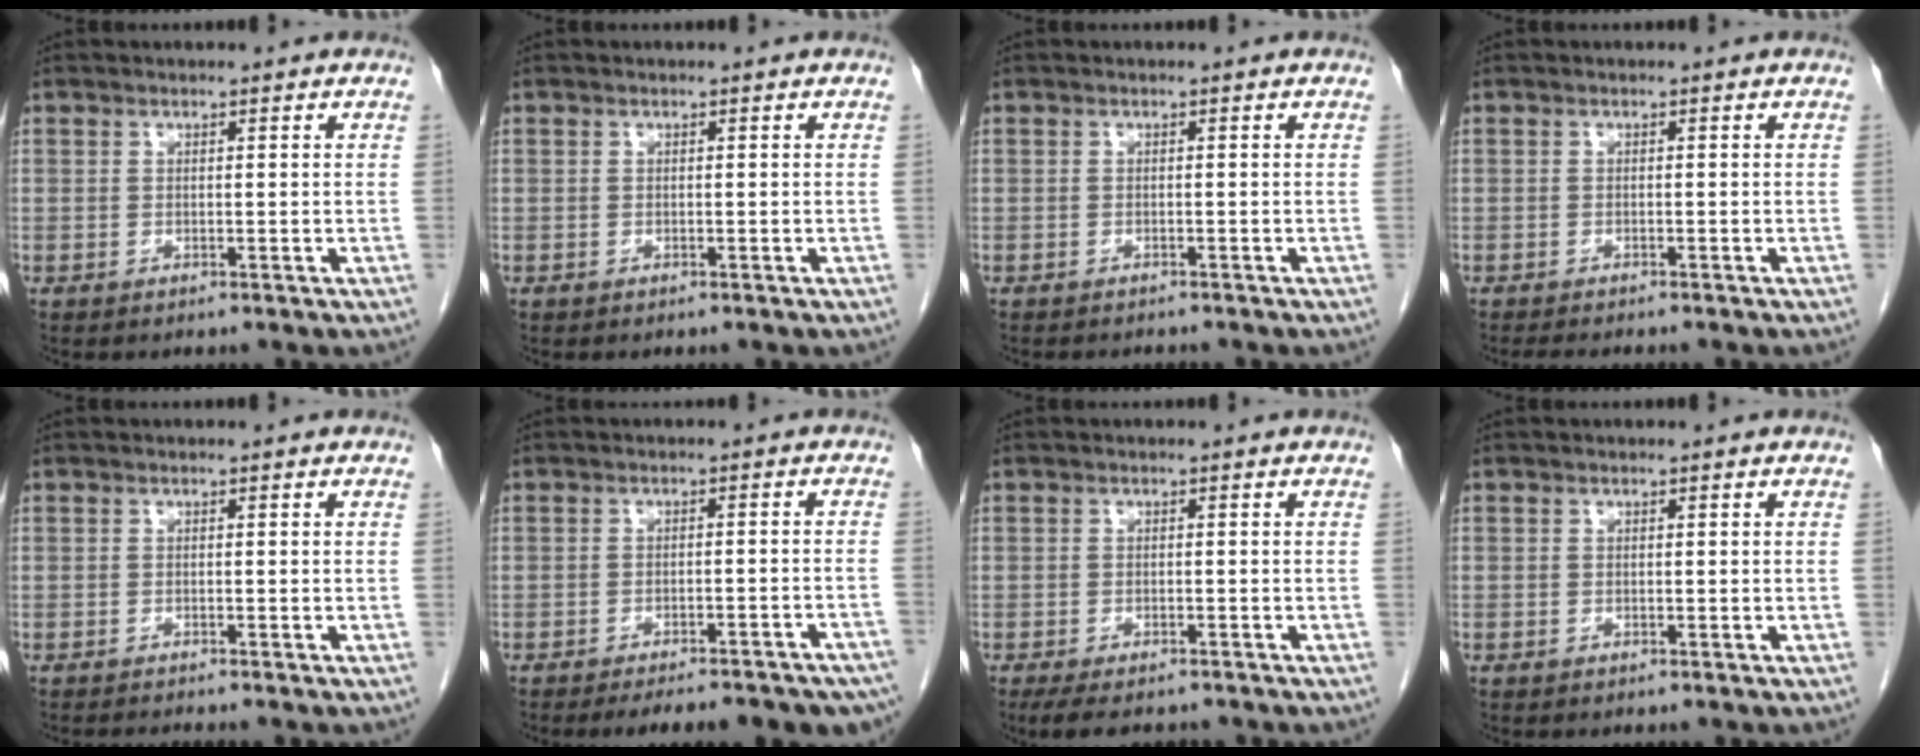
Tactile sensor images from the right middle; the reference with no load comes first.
{"total": 0.0}
{"total": 2.2, "force": [-2.1, 0.5, 0.6], "torque": [-0.012, -0.005, -0.023]}
{"total": 3.8, "force": [-3.4, 0.7, 1.8], "torque": [-0.026, -0.008, -0.045]}
{"total": 1.6, "force": [-1.5, -0.3, 0.5], "torque": [-0.011, -0.004, -0.024]}
{"total": 16.1, "force": [-14.0, 4.1, 6.7], "torque": [-0.064, 0.006, -0.158]}
{"total": 7.1, "force": [-5.9, 2.3, 3.2], "torque": [-0.046, -0.008, -0.084]}
{"total": 0.0}